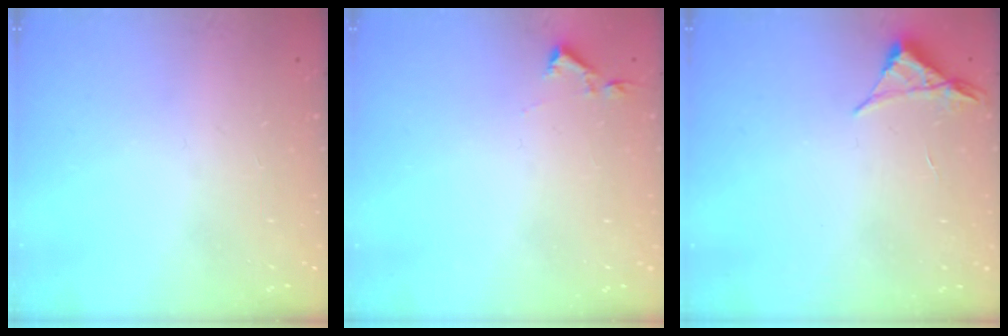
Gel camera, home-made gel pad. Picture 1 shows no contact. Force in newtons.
{"total": 2.9, "press": 2.9, "slide": 0.5}
{"total": 3.5, "press": 3.5, "slide": 0.6}